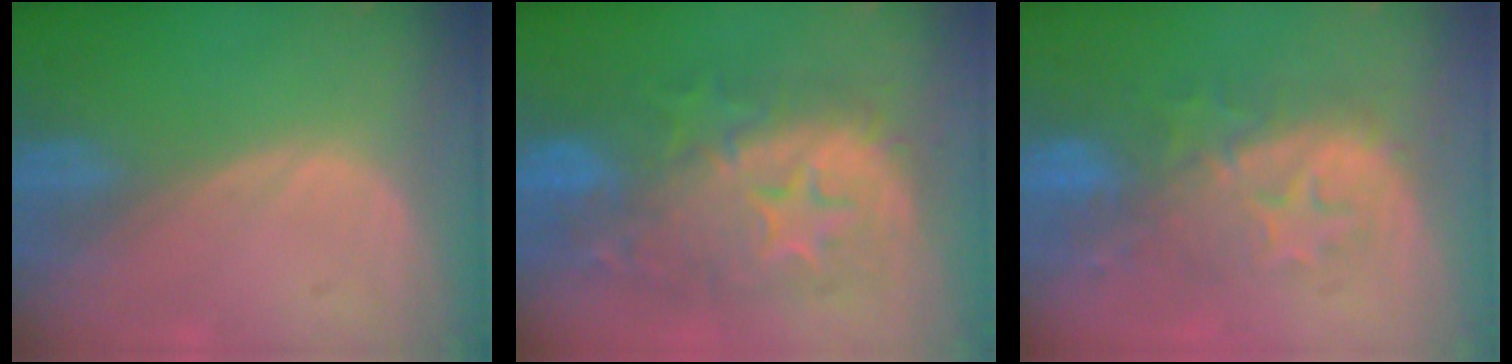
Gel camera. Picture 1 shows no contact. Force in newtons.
{"total": 12.0, "press": 11.9, "slide": 1.2}
{"total": 9.1, "press": 8.6, "slide": 3.0}